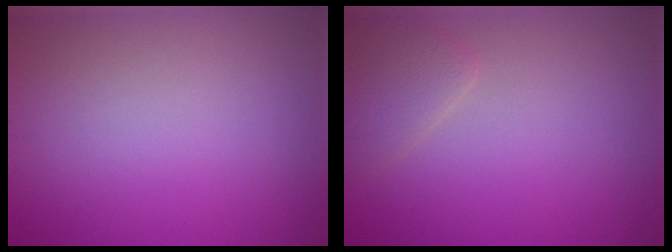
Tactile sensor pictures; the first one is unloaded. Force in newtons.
{"total": 1.8, "press": 1.8, "slide": 0.1}